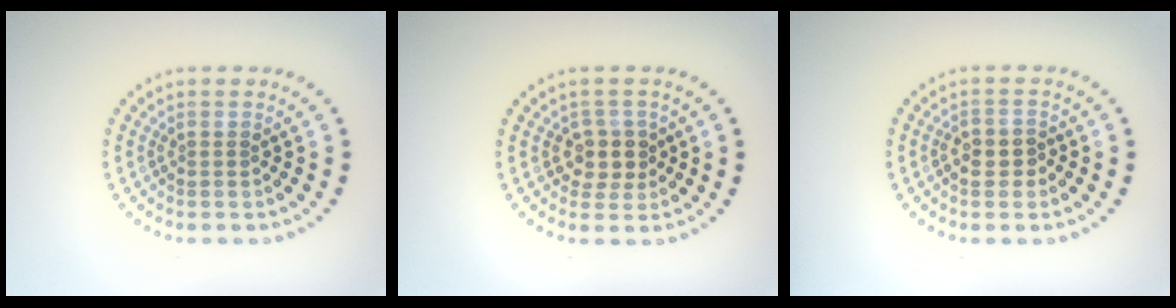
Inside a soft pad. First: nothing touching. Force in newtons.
{"total": 2.5, "press": 2.2, "slide": 1.2}
{"total": 2.1, "press": 2.0, "slide": 0.6}